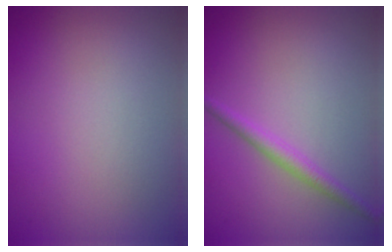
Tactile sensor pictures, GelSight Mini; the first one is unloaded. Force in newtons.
{"total": 1.8, "press": 1.8, "slide": 0.0}